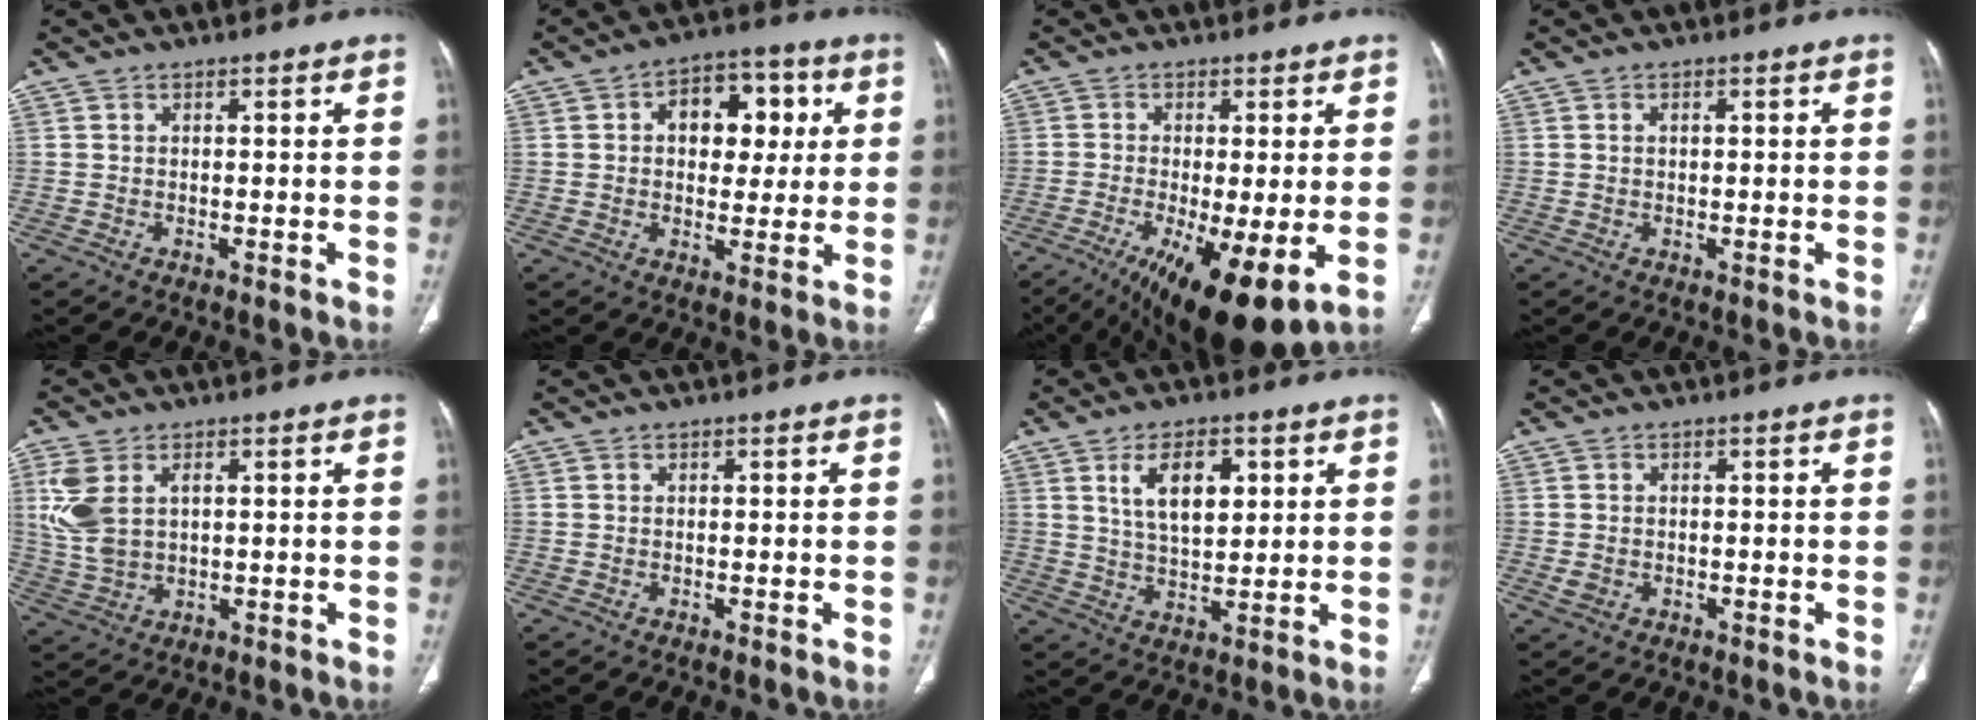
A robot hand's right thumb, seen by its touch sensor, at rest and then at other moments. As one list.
[{"total": 11.7, "force": [2.6, 7.8, 8.2], "torque": [-0.065, 0.014, 0.034]}, {"total": 14.7, "force": [-5.1, 4.1, 13.2], "torque": [-0.207, -0.024, -0.071]}, {"total": 1.0, "force": [0.2, 0.5, 0.8], "torque": [-0.017, 0.002, 0.005]}, {"total": 8.7, "force": [2.4, 5.4, 6.4], "torque": [-0.148, 0.003, 0.058]}, {"total": 0.0}, {"total": 9.3, "force": [3.4, 4.8, 7.2], "torque": [-0.103, -0.013, 0.066]}, {"total": 1.6, "force": [-0.3, 1.3, 0.8], "torque": [-0.016, 0.002, -0.001]}]